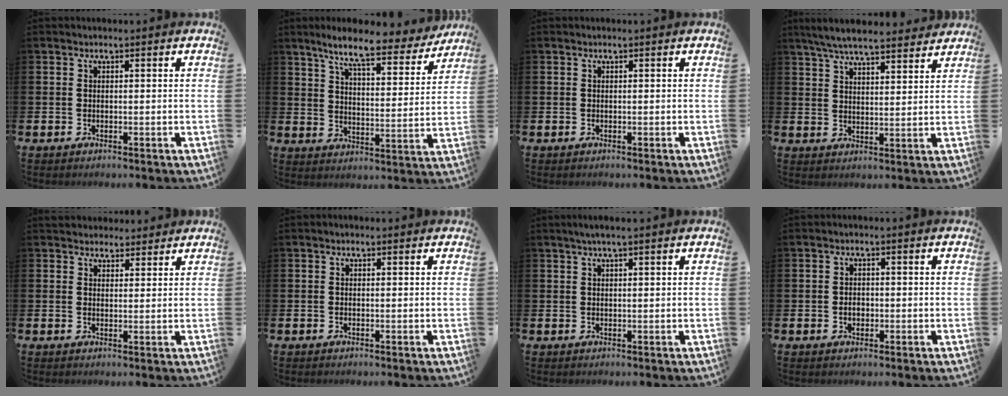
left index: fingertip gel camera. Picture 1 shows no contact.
{"total": 8.8, "force": [7.5, 1.7, 4.3], "torque": [-0.097, -0.038, 0.125]}
{"total": 0.0}
{"total": 6.6, "force": [6.2, 0.9, 1.9], "torque": [-0.055, -0.028, 0.112]}
{"total": 3.5, "force": [3.2, 1.4, -0.2], "torque": [0.005, -0.011, 0.057]}
{"total": 0.0}
{"total": 1.9, "force": [1.4, 0.1, 1.3], "torque": [-0.023, 0.003, 0.023]}
{"total": 1.7, "force": [-0.2, 1.3, 1.0], "torque": [-0.013, 0.004, -0.009]}